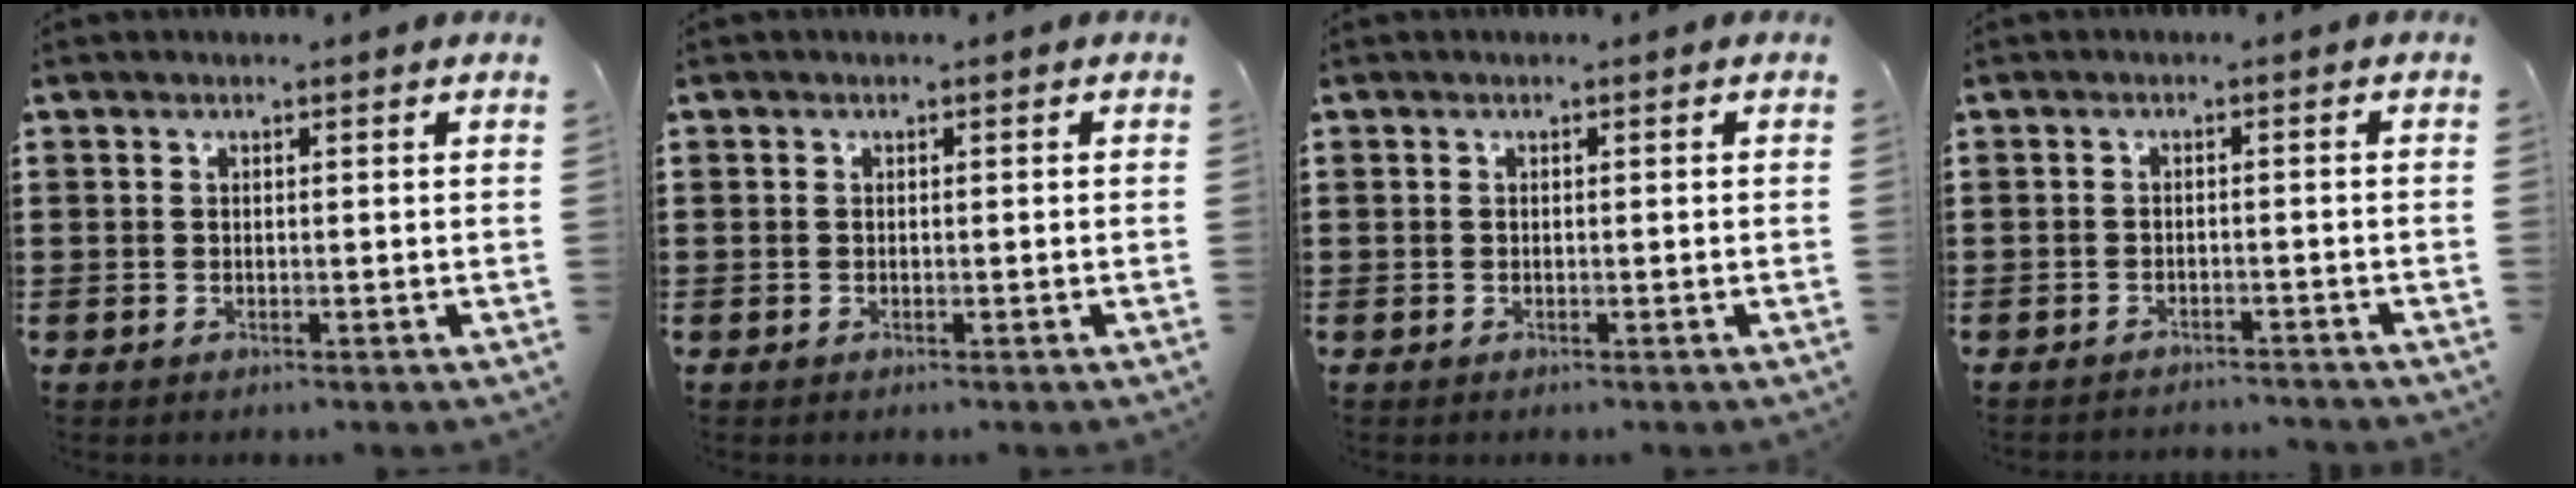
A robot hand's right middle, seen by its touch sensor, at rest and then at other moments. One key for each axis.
{"total": 0.0}
{"total": 0.0}
{"total": 1.6, "fx": -1.6, "fy": 0.1, "fz": 0.0, "tx": -0.007, "ty": 0.002, "tz": -0.035}